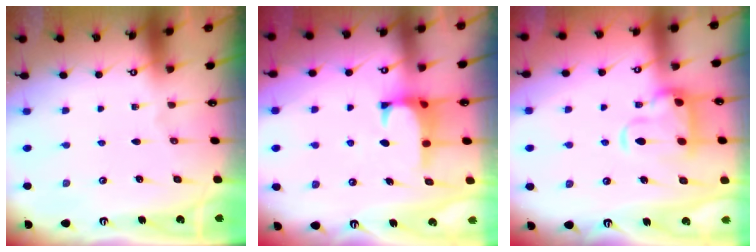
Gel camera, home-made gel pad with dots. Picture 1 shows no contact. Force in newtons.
{"total": 0.8, "press": 0.1, "slide": 0.8}
{"total": 5.9, "press": 5.7, "slide": 1.6}